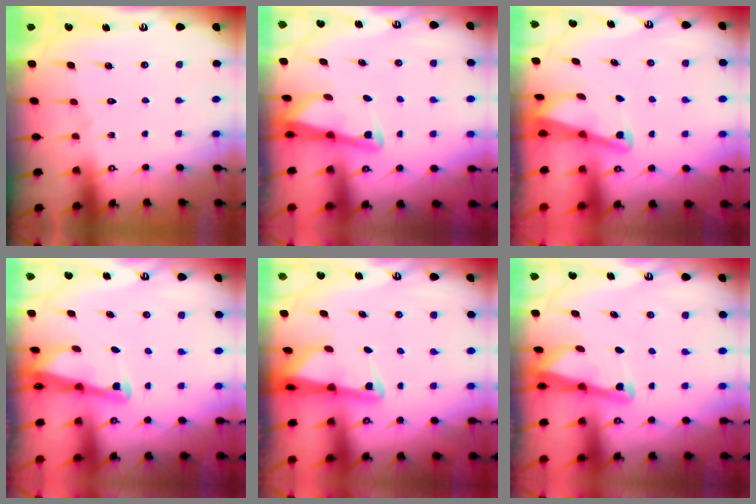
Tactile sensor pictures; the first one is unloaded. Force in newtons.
{"total": 2.8, "press": 2.8, "slide": 0.2}
{"total": 2.1, "press": 2.1, "slide": 0.4}
{"total": 2.6, "press": 2.6, "slide": 0.2}
{"total": 2.4, "press": 2.4, "slide": 0.5}
{"total": 2.5, "press": 2.5, "slide": 0.1}